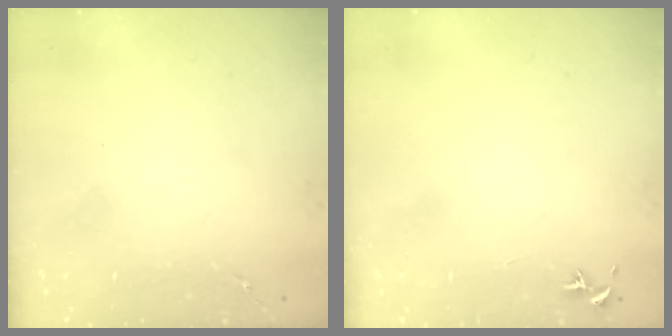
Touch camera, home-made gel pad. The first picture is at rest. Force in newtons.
{"total": 0.7, "press": 0.7, "slide": 0.3}